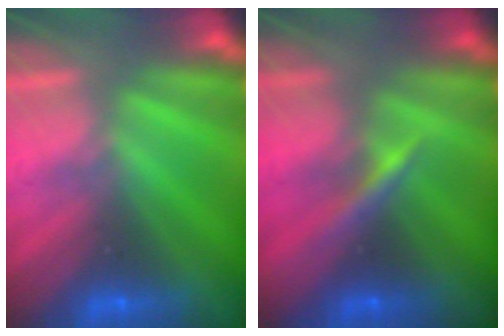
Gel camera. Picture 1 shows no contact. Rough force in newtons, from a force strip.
{"total": 2.9}